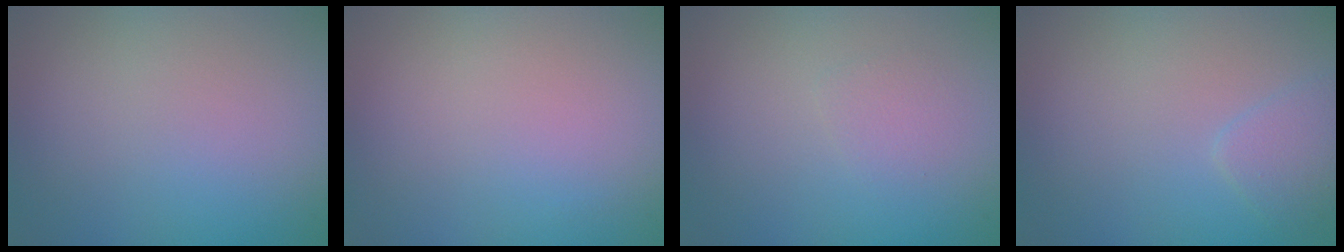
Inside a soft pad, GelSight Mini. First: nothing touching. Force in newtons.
{"total": 0.0}
{"total": 1.0, "press": 1.0, "slide": 0.1}
{"total": 1.6, "press": 1.6, "slide": 0.1}